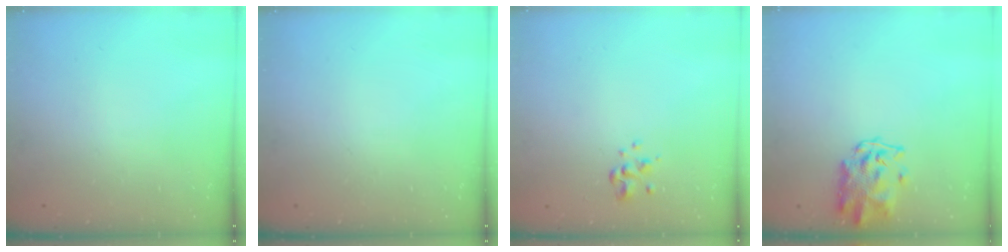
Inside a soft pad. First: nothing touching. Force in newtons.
{"total": 0.0}
{"total": 2.4, "press": 2.3, "slide": 0.6}
{"total": 2.6, "press": 2.6, "slide": 0.5}